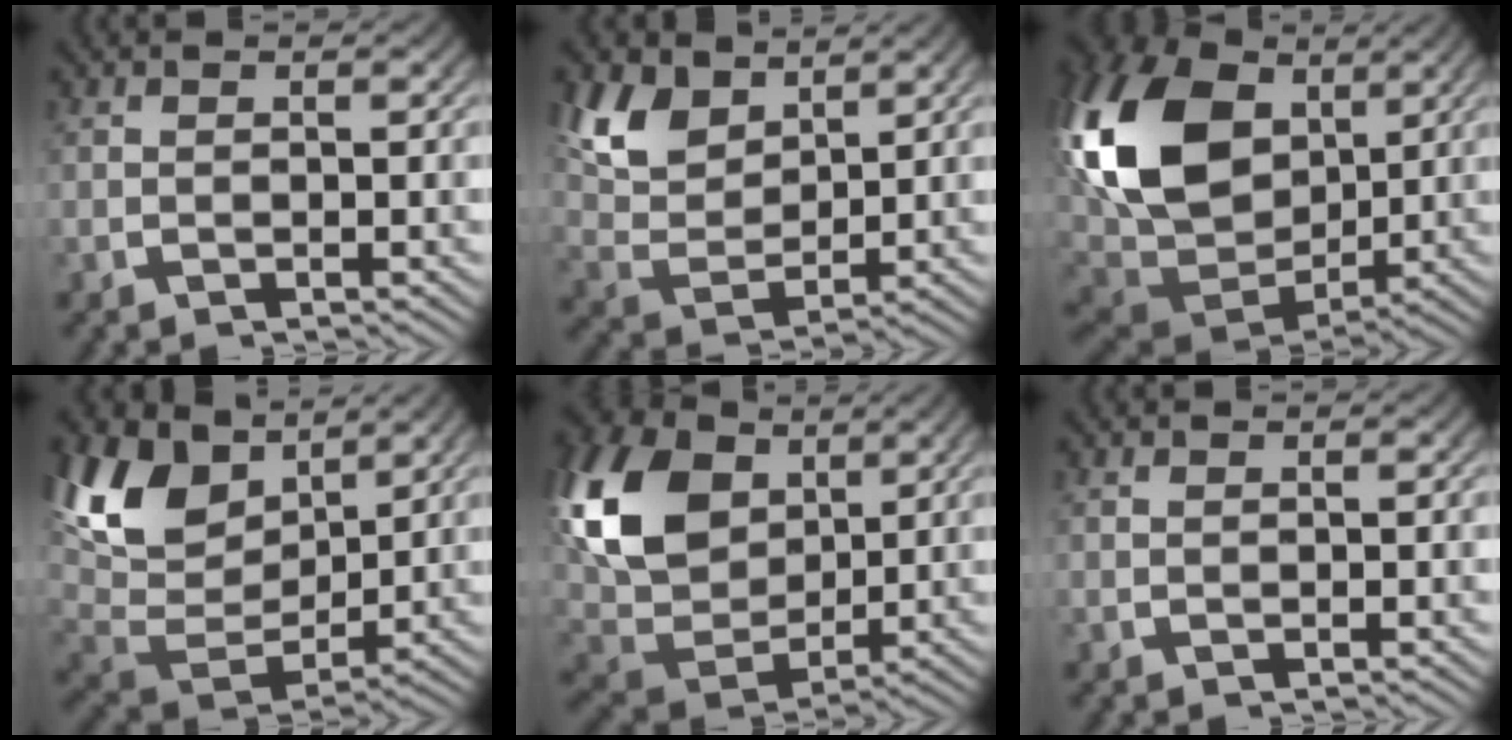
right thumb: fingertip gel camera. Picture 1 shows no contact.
{"total": 7.6, "force": [2.4, 5.1, 5.2], "torque": [-0.123, -0.015, 0.049]}
{"total": 16.8, "force": [1.5, 11.4, 12.2], "torque": [-0.276, -0.039, 0.036]}
{"total": 11.0, "force": [2.3, 7.2, 8.0], "torque": [-0.185, -0.021, 0.046]}
{"total": 13.8, "force": [1.9, 9.8, 9.6], "torque": [-0.227, -0.029, 0.037]}
{"total": 0.0}